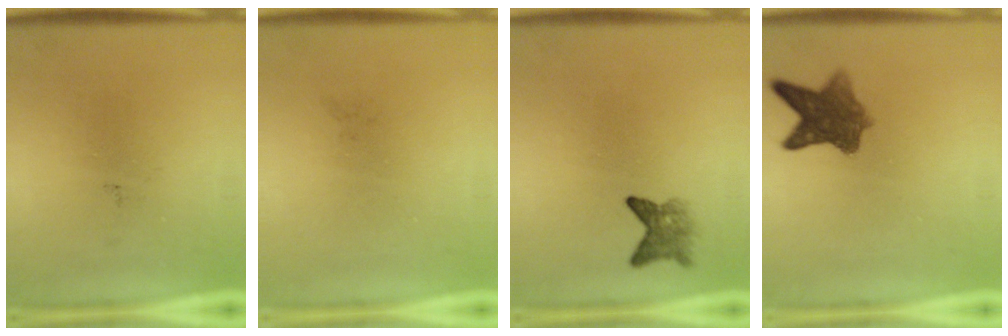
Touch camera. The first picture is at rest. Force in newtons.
{"total": 0.0}
{"total": 2.8}
{"total": 7.2}